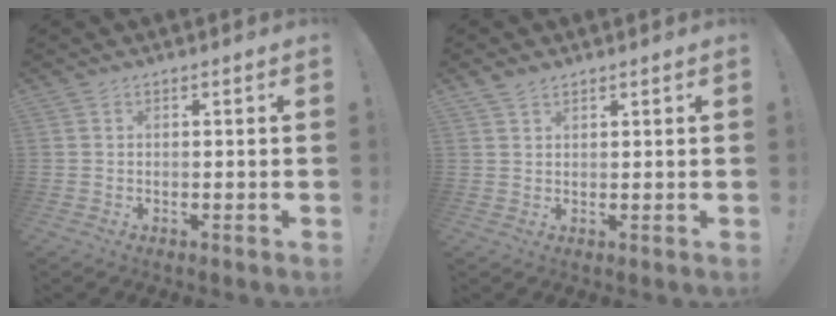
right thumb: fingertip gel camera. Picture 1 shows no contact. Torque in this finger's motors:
{"motor_torque": [0.00, 0.01, 0.34, 0.22, 0.12]}